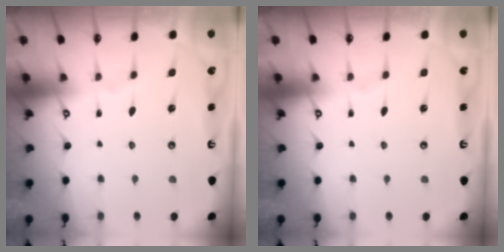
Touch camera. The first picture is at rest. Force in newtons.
{"total": 0.0}